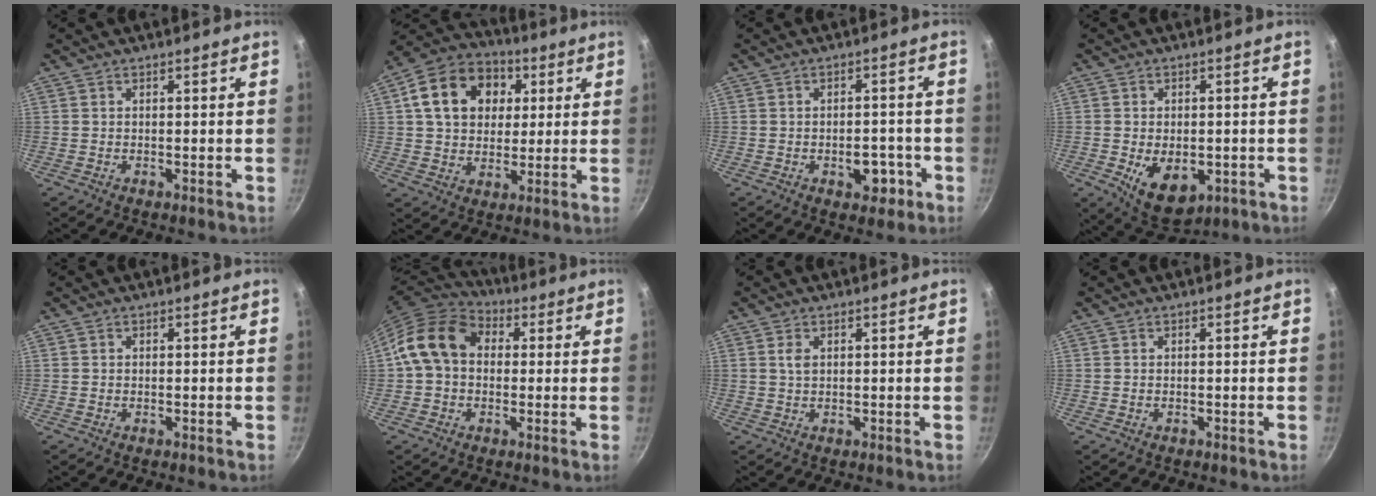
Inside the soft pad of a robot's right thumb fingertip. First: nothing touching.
{"total": 16.9, "force": [4.4, 13.0, 9.9], "torque": [-0.145, 0.018, 0.064]}
{"total": 5.6, "force": [-2.2, 3.3, 3.9], "torque": [-0.027, 0.014, -0.026]}
{"total": 9.9, "force": [-2.6, 6.2, 7.2], "torque": [-0.087, -0.007, -0.020]}
{"total": 0.0}
{"total": 12.7, "force": [1.3, 9.8, 7.9], "torque": [-0.110, 0.027, 0.003]}
{"total": 1.9, "force": [0.5, 1.1, 1.4], "torque": [-0.024, -0.001, 0.011]}
{"total": 0.0}